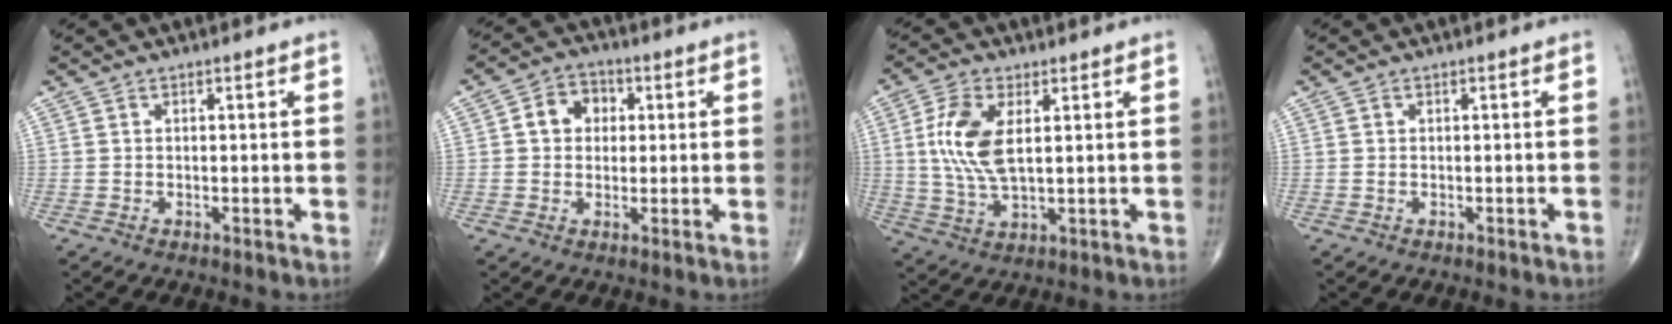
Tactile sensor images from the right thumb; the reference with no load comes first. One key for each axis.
{"total": 6.3, "fx": 1.2, "fy": 5.3, "fz": 3.1, "tx": -0.023, "ty": 0.012, "tz": 0.012}
{"total": 10.1, "fx": 2.1, "fy": 4.7, "fz": 8.7, "tx": -0.188, "ty": -0.007, "tz": 0.045}
{"total": 0.0}